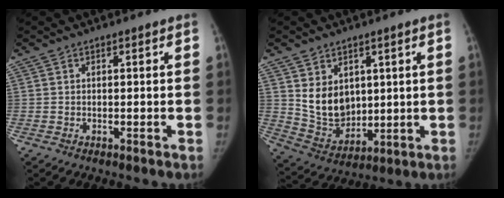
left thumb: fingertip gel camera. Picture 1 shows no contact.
{"total": 10.2, "force": [2.7, 7.7, 6.1], "torque": [-0.070, -0.030, 0.074]}